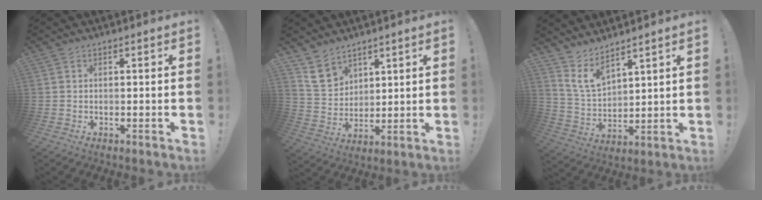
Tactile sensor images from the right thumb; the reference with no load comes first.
{"total": 9.6, "force": [7.0, 6.0, 2.5], "torque": [-0.046, -0.044, 0.142]}
{"total": 8.9, "force": [6.9, 3.8, 4.2], "torque": [-0.092, -0.039, 0.136]}